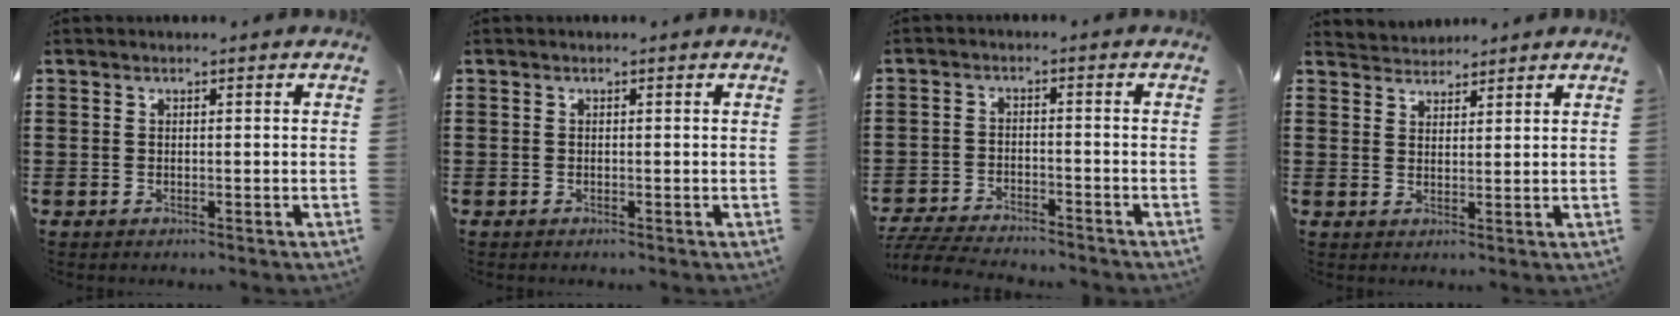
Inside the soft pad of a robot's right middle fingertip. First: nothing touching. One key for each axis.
{"total": 0.0}
{"total": 5.0, "fx": -4.9, "fy": 0.4, "fz": 1.0, "tx": -0.025, "ty": -0.004, "tz": -0.102}
{"total": 2.7, "fx": 2.6, "fy": 0.2, "fz": -0.7, "tx": 0.005, "ty": -0.006, "tz": 0.050}